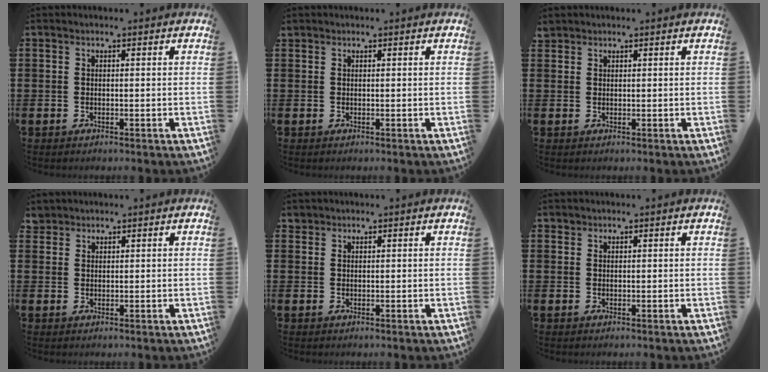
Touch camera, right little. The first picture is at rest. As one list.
[{"total": 0.0}, {"total": 1.1, "force": [1.0, 0.4, 0.0], "torque": [0.006, 0.001, 0.018]}, {"total": 1.8, "force": [1.7, 0.7, 0.0], "torque": [0.004, 0.002, 0.031]}, {"total": 0.9, "force": [0.8, 0.4, 0.0], "torque": [0.007, 0.001, 0.015]}, {"total": 0.7, "force": [0.6, 0.3, 0.0], "torque": [0.008, 0.000, 0.009]}]